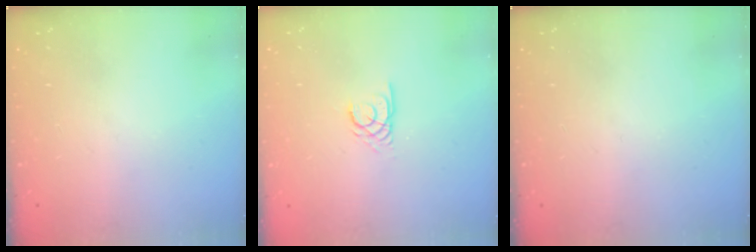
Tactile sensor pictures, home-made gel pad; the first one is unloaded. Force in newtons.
{"total": 2.4, "press": 2.4, "slide": 0.2}
{"total": 0.0}